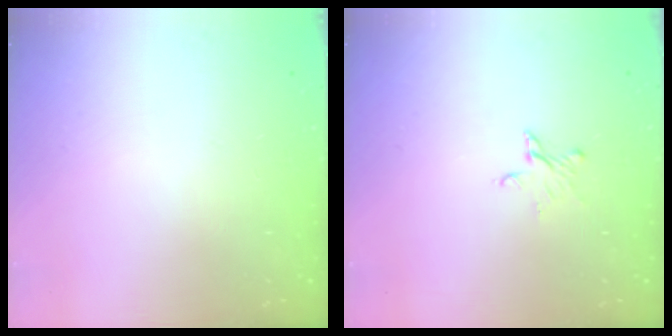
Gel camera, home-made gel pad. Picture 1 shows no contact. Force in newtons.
{"total": 3.3, "press": 3.3, "slide": 0.3}